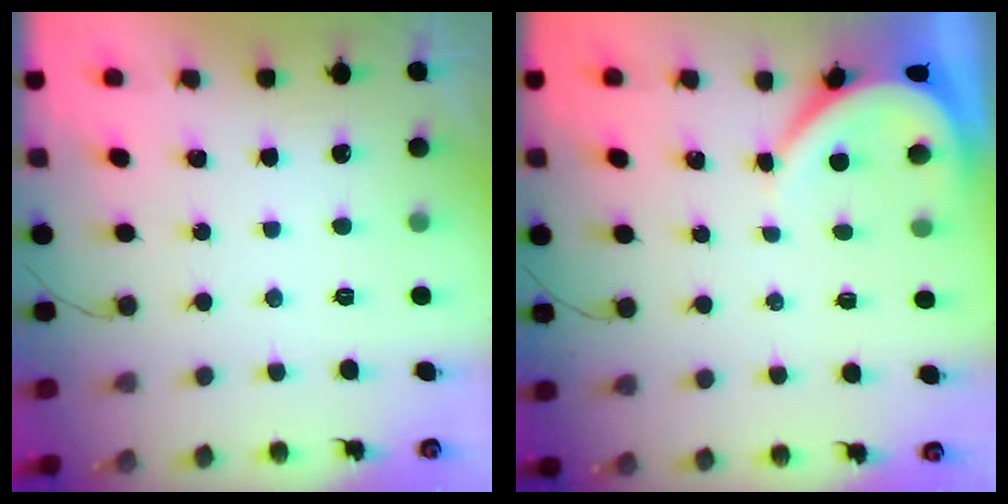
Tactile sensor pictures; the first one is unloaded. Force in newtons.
{"total": 4.3, "press": 4.3, "slide": 0.1}